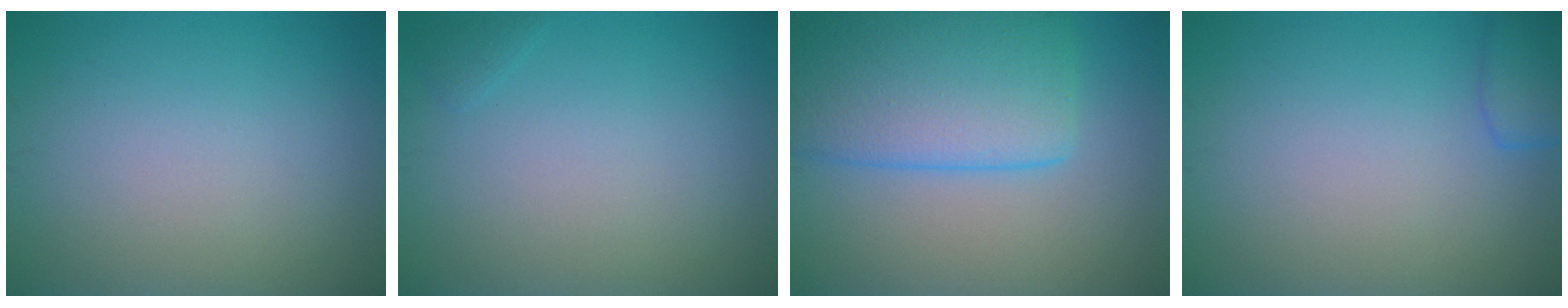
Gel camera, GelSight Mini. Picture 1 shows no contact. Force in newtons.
{"total": 0.5, "press": 0.5, "slide": 0.0}
{"total": 7.9, "press": 7.9, "slide": 0.5}
{"total": 2.2, "press": 2.2, "slide": 0.1}